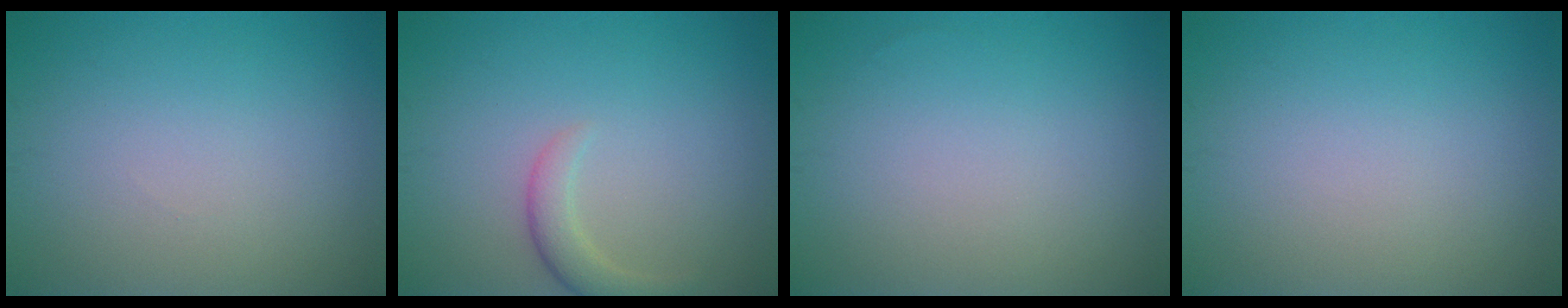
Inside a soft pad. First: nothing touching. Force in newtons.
{"total": 2.3, "press": 2.3, "slide": 0.2}
{"total": 0.0}
{"total": 0.0}